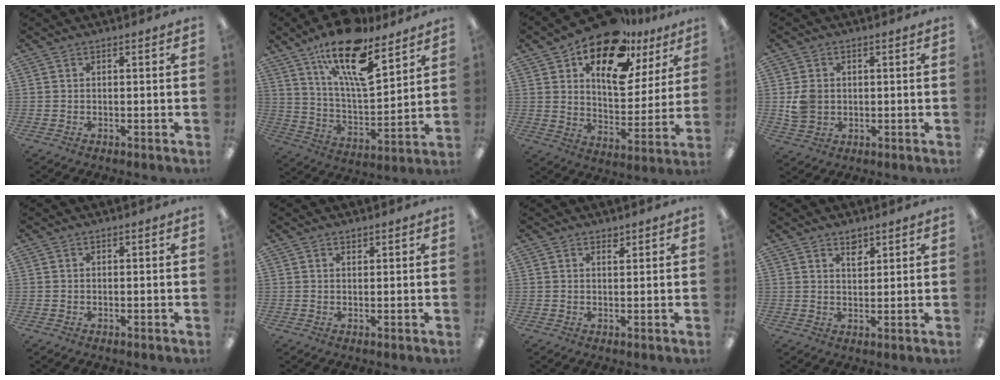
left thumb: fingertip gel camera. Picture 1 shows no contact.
{"total": 20.4, "force": [13.6, 7.1, 13.4], "torque": [-0.217, -0.079, 0.228]}
{"total": 18.5, "force": [12.3, 9.2, 10.4], "torque": [-0.168, -0.068, 0.213]}
{"total": 5.2, "force": [0.2, 4.5, 2.6], "torque": [-0.034, 0.005, 0.005]}
{"total": 0.0}
{"total": 1.0, "force": [0.8, 0.4, 0.3], "torque": [0.002, -0.003, 0.014]}
{"total": 1.5, "force": [1.3, 0.6, 0.5], "torque": [0.005, -0.008, 0.022]}
{"total": 3.5, "force": [2.7, 1.8, 1.5], "torque": [-0.010, -0.013, 0.044]}